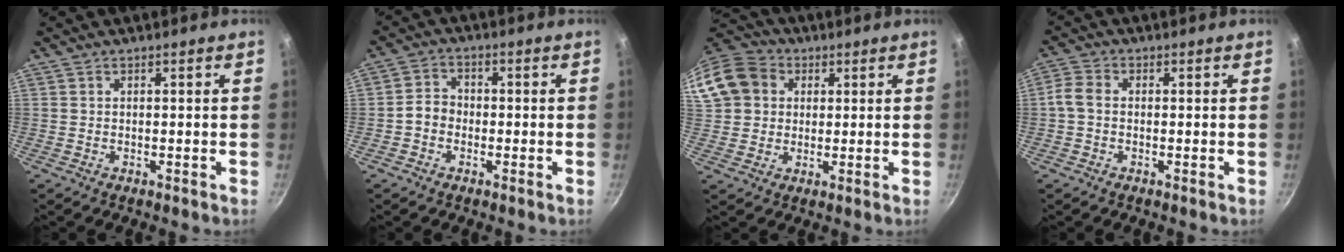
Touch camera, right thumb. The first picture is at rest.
{"total": 3.7, "force": [-1.2, 3.1, 1.7], "torque": [-0.015, 0.022, -0.032]}
{"total": 16.6, "force": [4.4, 14.0, 7.7], "torque": [-0.163, 0.038, 0.071]}
{"total": 3.1, "force": [-0.7, 2.2, 2.1], "torque": [-0.051, 0.013, -0.025]}